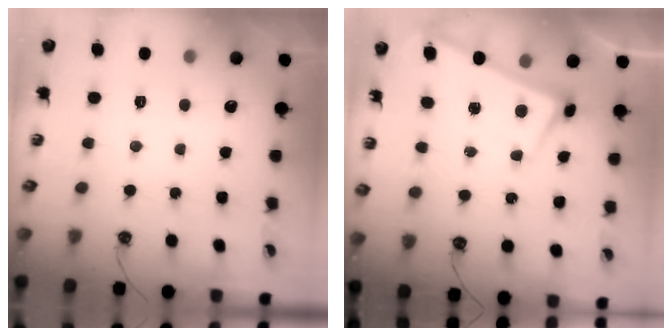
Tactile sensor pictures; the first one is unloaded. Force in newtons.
{"total": 2.8, "press": 2.8, "slide": 0.5}